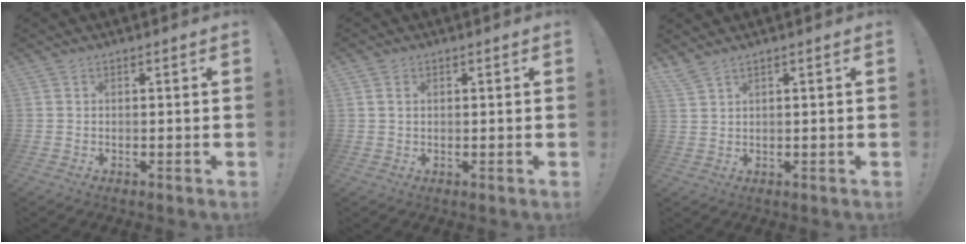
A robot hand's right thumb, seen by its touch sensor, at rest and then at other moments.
{"total": 1.8, "force": [0.8, 1.3, 1.0], "torque": [-0.016, 0.003, 0.014]}
{"total": 2.6, "force": [2.1, 0.2, 1.5], "torque": [-0.033, -0.010, 0.040]}